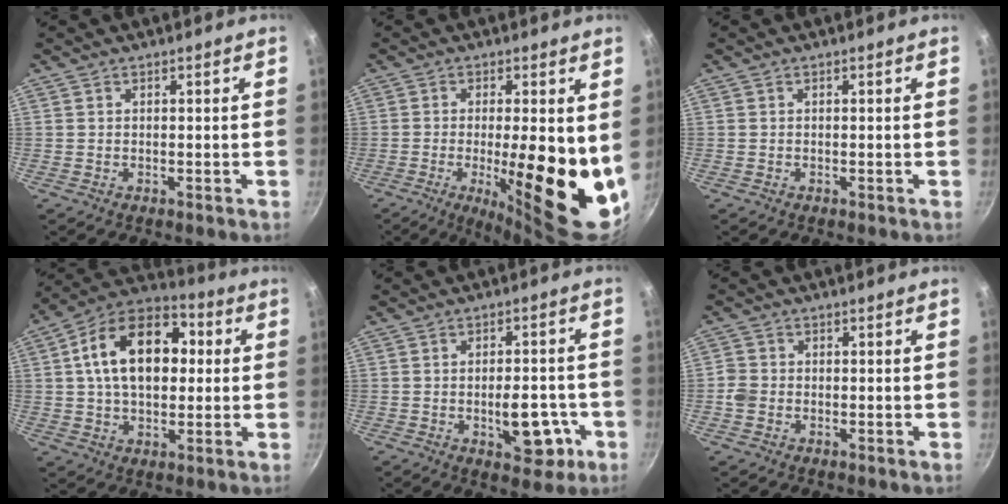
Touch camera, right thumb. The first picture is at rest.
{"total": 18.3, "force": [-1.5, 5.6, 17.4], "torque": [-0.230, -0.022, -0.017]}
{"total": 0.0}
{"total": 19.0, "force": [3.0, 12.3, 14.2], "torque": [-0.204, 0.026, 0.031]}
{"total": 9.3, "force": [-2.8, 5.0, 7.4], "torque": [-0.072, 0.014, -0.028]}
{"total": 2.8, "force": [-1.0, 2.3, 1.2], "torque": [-0.019, 0.014, -0.022]}